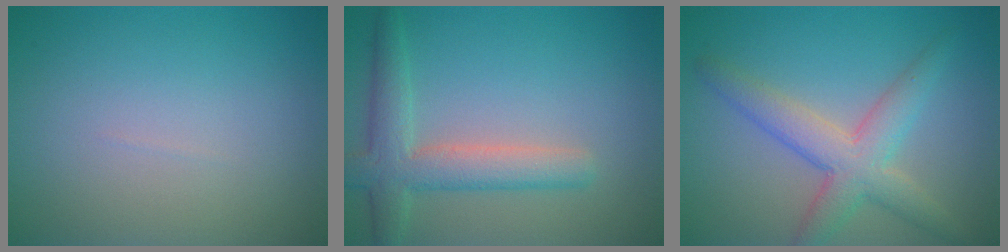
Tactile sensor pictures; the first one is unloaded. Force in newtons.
{"total": 4.5, "press": 4.5, "slide": 0.3}
{"total": 4.8, "press": 4.8, "slide": 0.1}